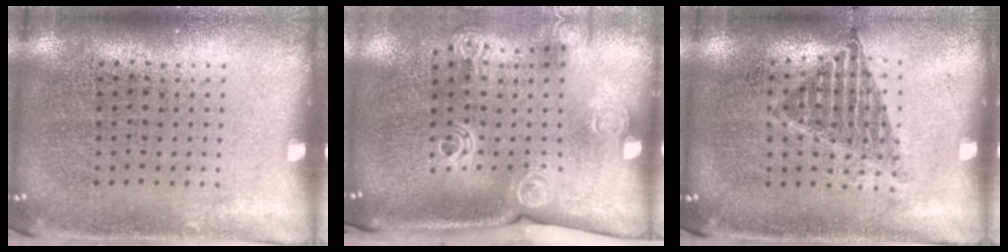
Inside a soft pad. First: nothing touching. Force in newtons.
{"total": 2.1, "press": 1.6, "slide": 1.3}
{"total": 0.9, "press": 0.8, "slide": 0.4}